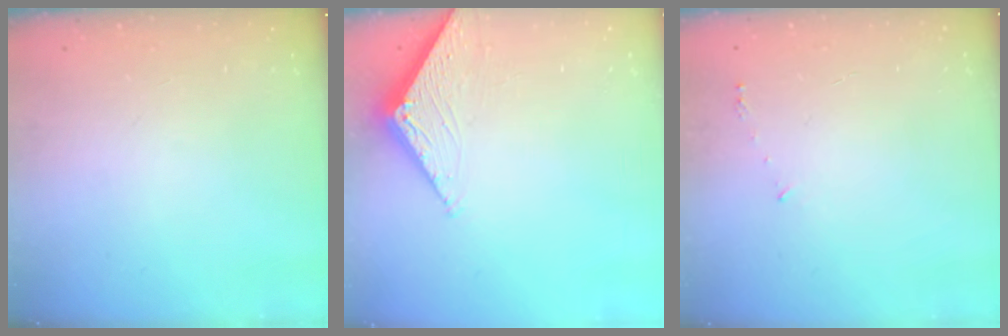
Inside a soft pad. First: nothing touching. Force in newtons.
{"total": 2.8, "press": 2.8, "slide": 0.3}
{"total": 3.2, "press": 3.2, "slide": 0.2}